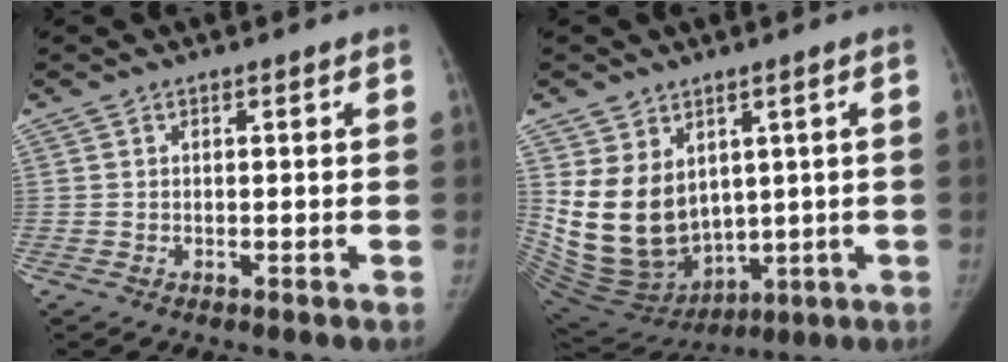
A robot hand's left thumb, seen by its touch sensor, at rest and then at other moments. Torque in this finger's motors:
{"motor_torque": [1.68, 1.68, 1.59, -1.19, 0.33]}